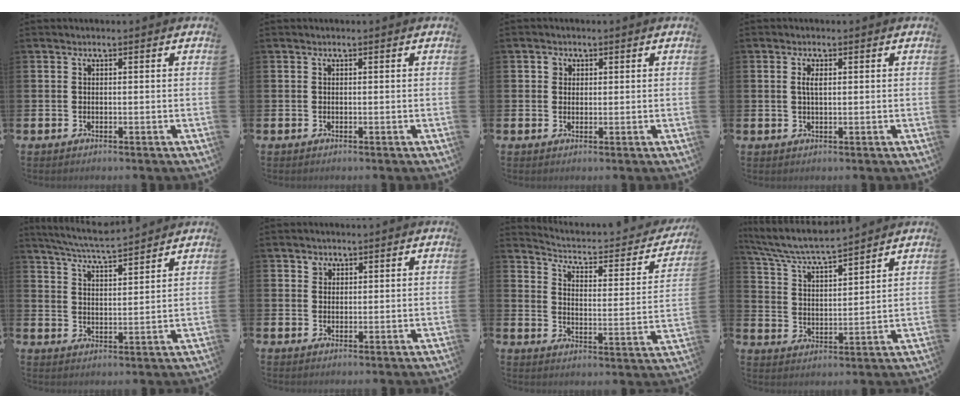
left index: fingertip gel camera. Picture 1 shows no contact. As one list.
[{"total": 0.0}, {"total": 1.7, "force": [0.9, 1.4, 0.2], "torque": [0.009, 0.003, 0.013]}, {"total": 1.8, "force": [0.5, 0.7, 1.6], "torque": [-0.024, 0.001, 0.006]}, {"total": 5.9, "force": [5.8, 0.0, 1.4], "torque": [-0.051, -0.032, 0.103]}, {"total": 1.7, "force": [1.3, 1.1, 0.0], "torque": [0.014, -0.001, 0.023]}, {"total": 3.9, "force": [3.3, 1.5, 1.5], "torque": [-0.056, -0.027, 0.046]}, {"total": 6.6, "force": [6.2, 0.3, 2.1], "torque": [-0.071, -0.040, 0.107]}]